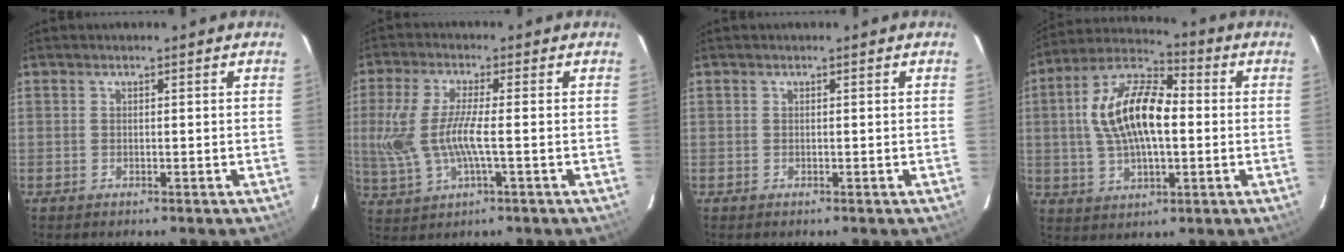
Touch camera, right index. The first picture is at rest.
{"total": 10.1, "force": [-0.9, 2.8, 9.6], "torque": [-0.211, -0.004, -0.010]}
{"total": 0.0}
{"total": 15.5, "force": [0.8, 7.3, 13.6], "torque": [-0.266, 0.020, 0.008]}